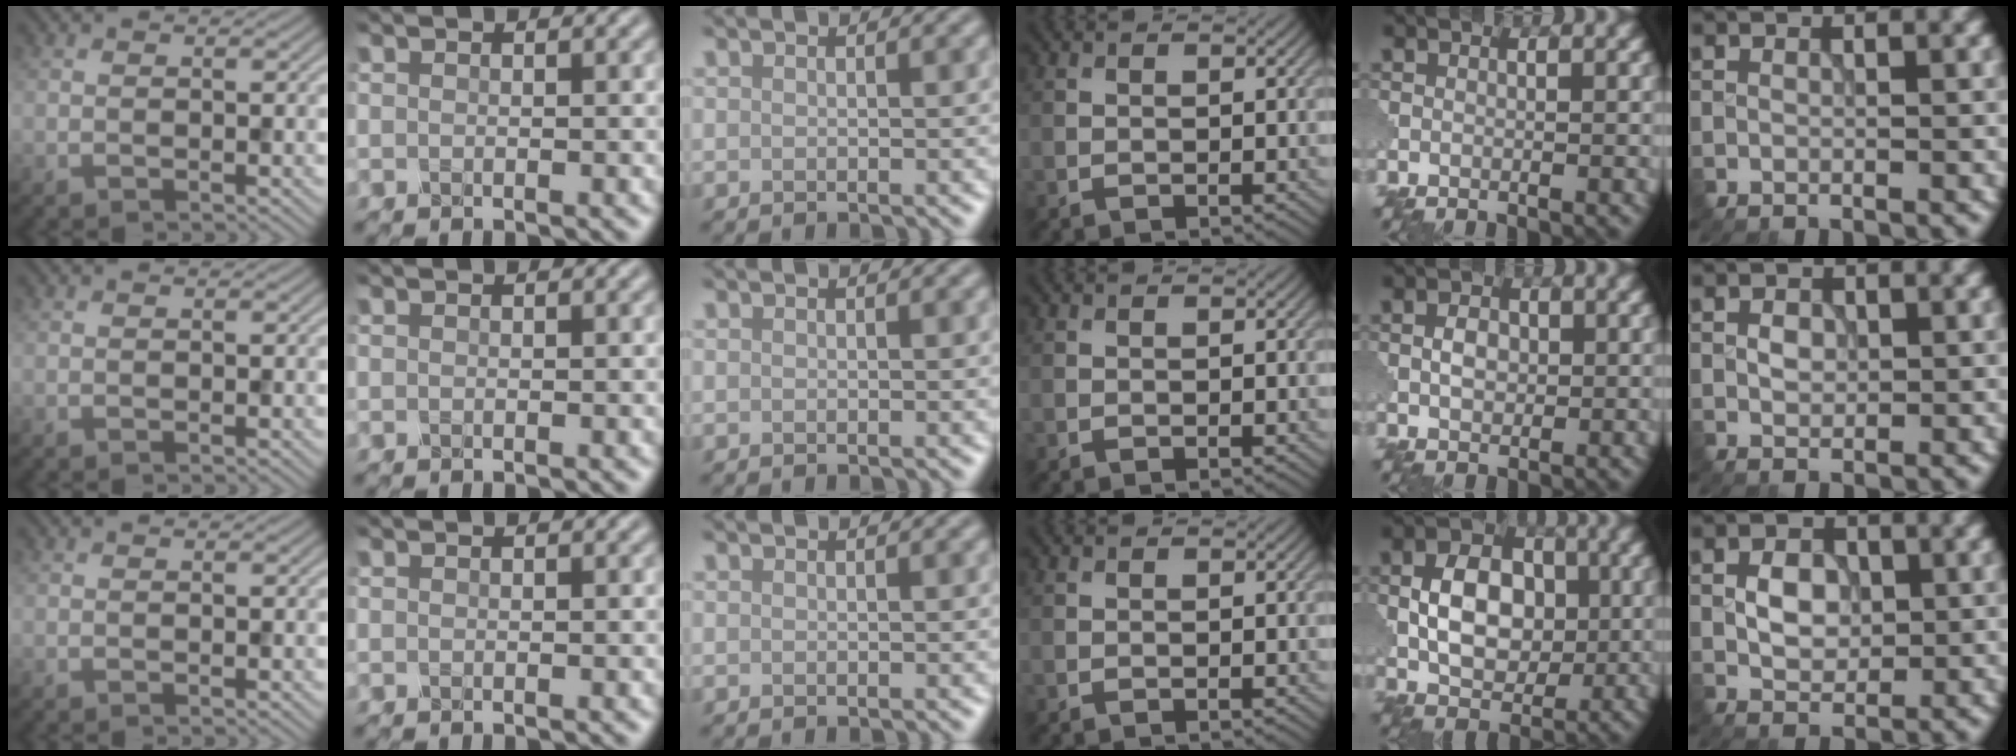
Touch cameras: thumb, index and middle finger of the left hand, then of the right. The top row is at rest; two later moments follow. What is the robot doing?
{"motion": "close", "object": "eyeshadow palette"}